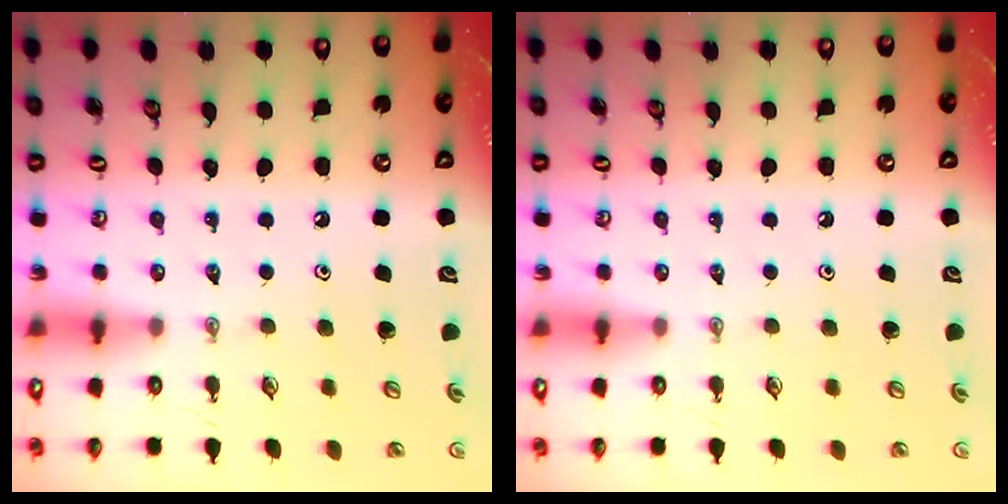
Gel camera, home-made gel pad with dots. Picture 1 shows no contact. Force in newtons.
{"total": 0.0}